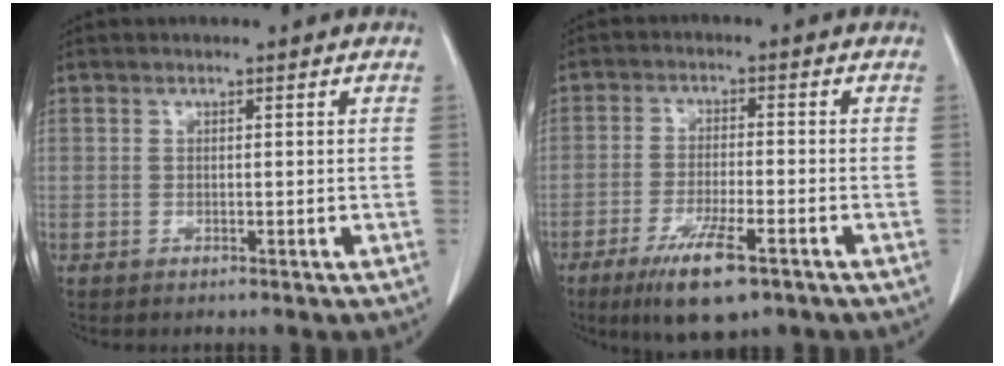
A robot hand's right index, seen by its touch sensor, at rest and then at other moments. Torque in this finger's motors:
{"motor_torque": [1.18, -0.74, 0.52, 0.09]}